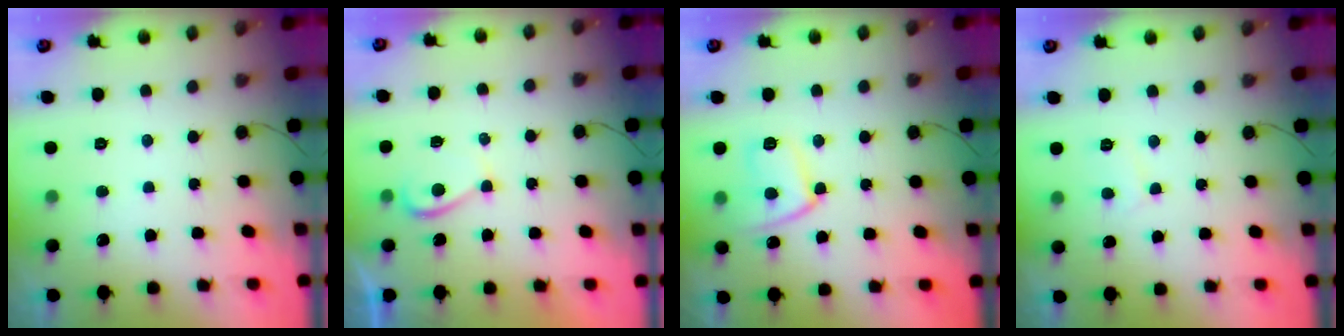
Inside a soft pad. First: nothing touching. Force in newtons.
{"total": 2.3, "press": 2.3, "slide": 0.5}
{"total": 10.8, "press": 10.8, "slide": 0.8}
{"total": 3.0, "press": 3.0, "slide": 0.3}